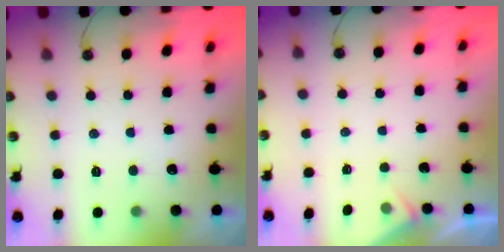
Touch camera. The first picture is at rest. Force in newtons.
{"total": 2.8, "press": 2.7, "slide": 0.4}